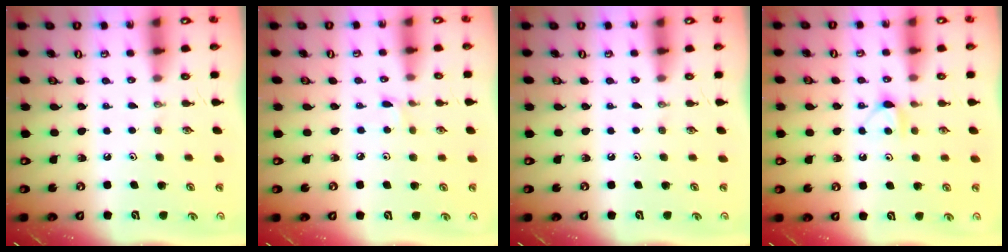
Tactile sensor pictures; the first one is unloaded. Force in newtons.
{"total": 1.4, "press": 1.4, "slide": 0.2}
{"total": 0.0}
{"total": 5.7, "press": 5.7, "slide": 0.8}